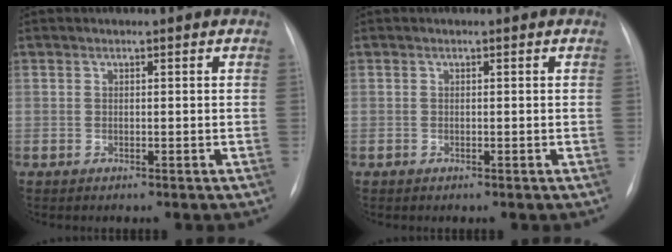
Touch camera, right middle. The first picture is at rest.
{"total": 0.0}